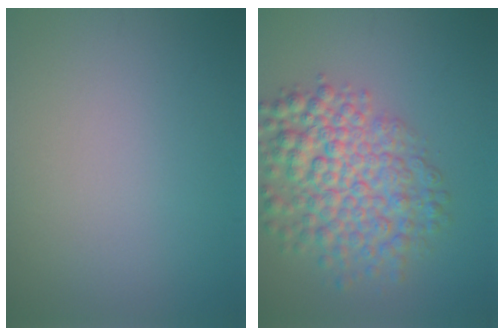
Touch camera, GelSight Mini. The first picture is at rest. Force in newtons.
{"total": 7.4, "press": 7.4, "slide": 0.2}